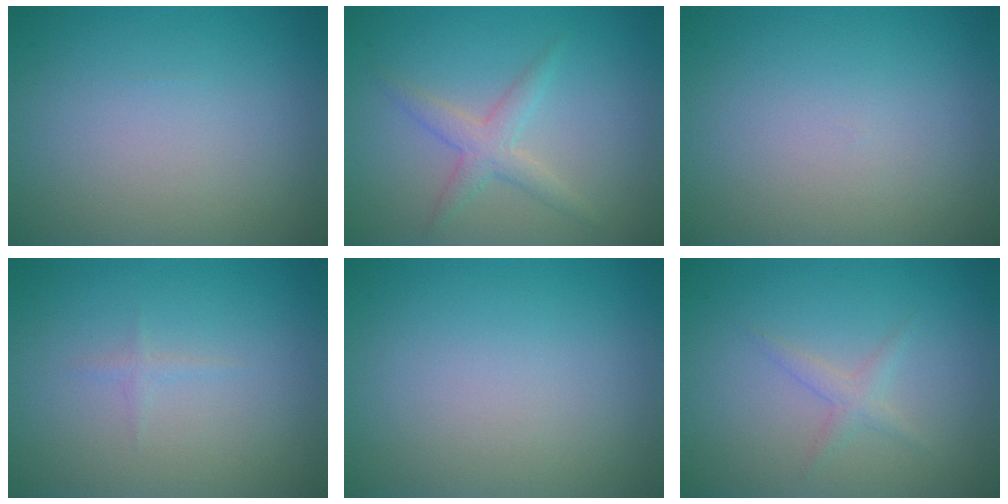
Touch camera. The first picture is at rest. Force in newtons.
{"total": 2.3, "press": 2.3, "slide": 0.1}
{"total": 0.0}
{"total": 0.6, "press": 0.6, "slide": 0.1}
{"total": 0.0}
{"total": 1.3, "press": 1.3, "slide": 0.1}